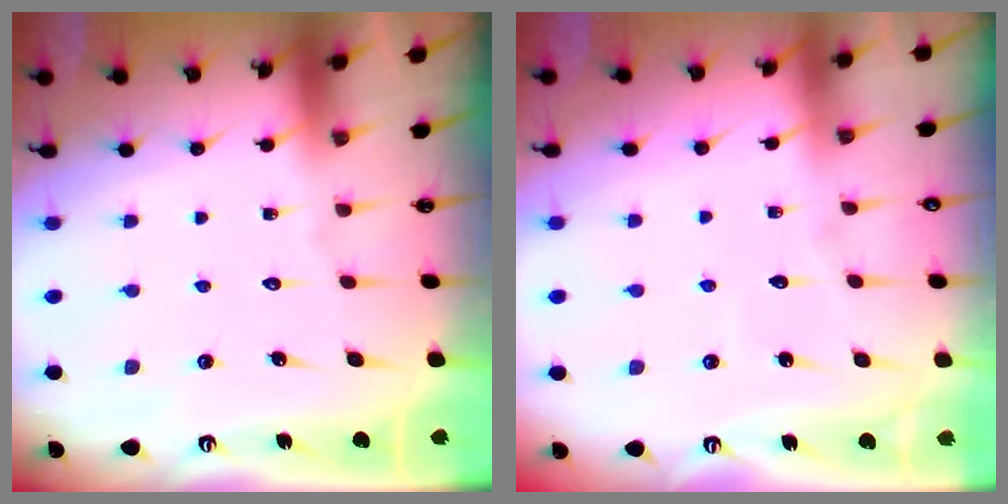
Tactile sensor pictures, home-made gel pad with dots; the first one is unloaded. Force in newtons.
{"total": 4.4, "press": 4.3, "slide": 0.4}